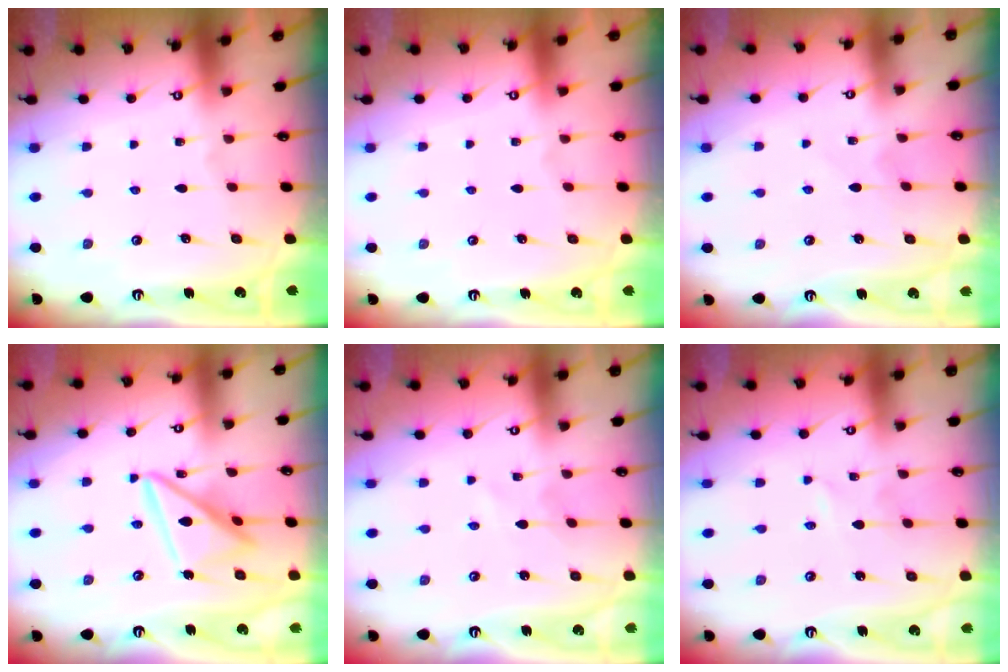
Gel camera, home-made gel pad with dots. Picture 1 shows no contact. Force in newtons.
{"total": 0.0}
{"total": 3.0, "press": 3.0, "slide": 0.3}
{"total": 14.2, "press": 14.1, "slide": 1.5}
{"total": 0.5, "press": 0.5, "slide": 0.1}
{"total": 0.0}